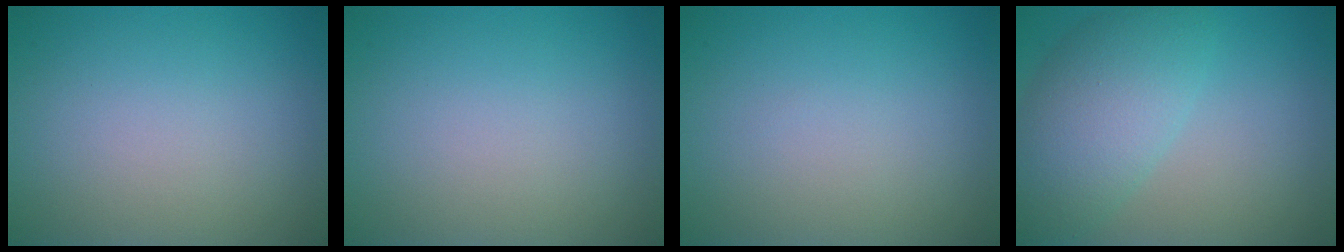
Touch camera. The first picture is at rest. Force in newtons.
{"total": 0.0}
{"total": 0.0}
{"total": 6.4, "press": 6.4, "slide": 0.3}